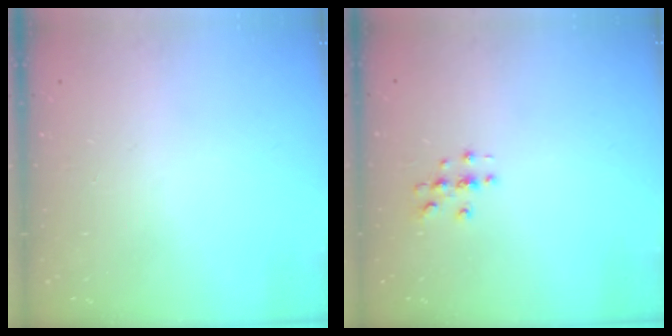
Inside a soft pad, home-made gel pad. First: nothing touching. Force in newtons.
{"total": 2.7, "press": 2.7, "slide": 0.3}